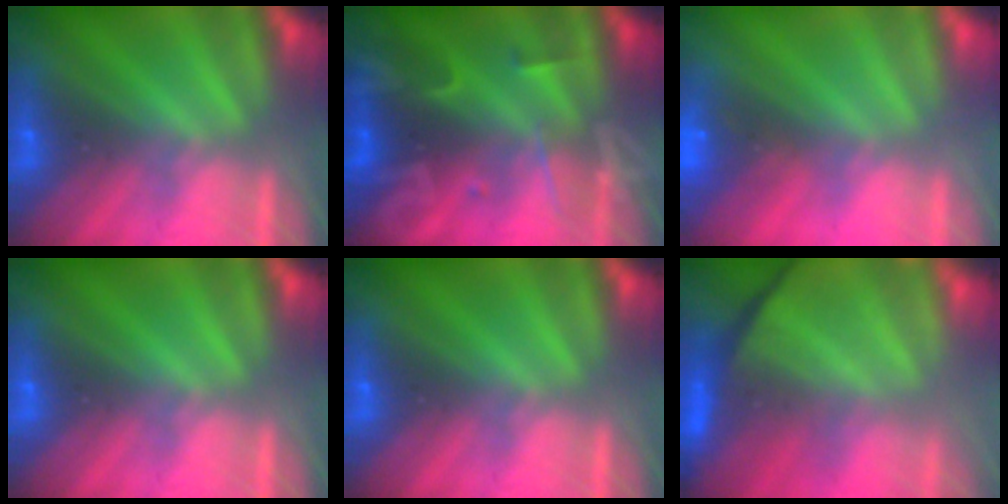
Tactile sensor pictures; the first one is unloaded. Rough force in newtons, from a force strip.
{"total": 2.4}
{"total": 2.9}
{"total": 0.0}
{"total": 0.0}
{"total": 9.4}